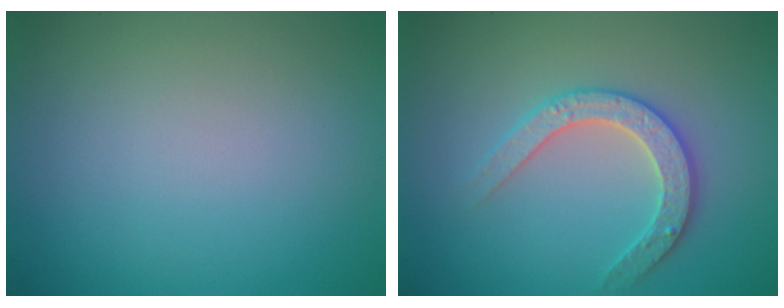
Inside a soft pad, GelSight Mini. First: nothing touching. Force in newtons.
{"total": 3.0, "press": 2.9, "slide": 0.5}